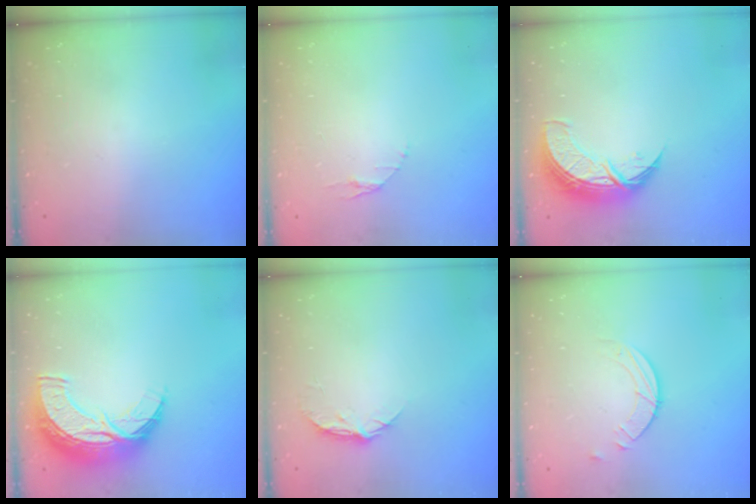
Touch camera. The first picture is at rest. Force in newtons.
{"total": 3.5, "press": 3.4, "slide": 0.4}
{"total": 10.3, "press": 10.3, "slide": 0.7}
{"total": 13.7, "press": 13.6, "slide": 0.8}
{"total": 6.7, "press": 6.7, "slide": 0.8}
{"total": 3.7, "press": 3.7, "slide": 0.4}